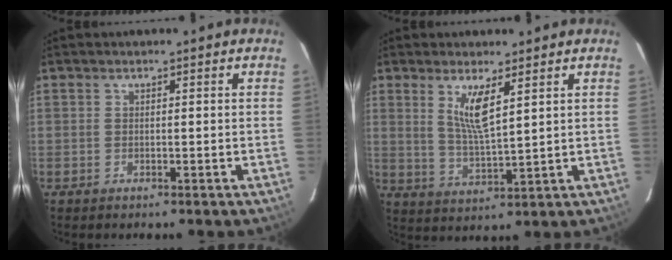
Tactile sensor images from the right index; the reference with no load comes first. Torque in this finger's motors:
{"motor_torque": [0.19, 0.07, 0.20, 0.10]}